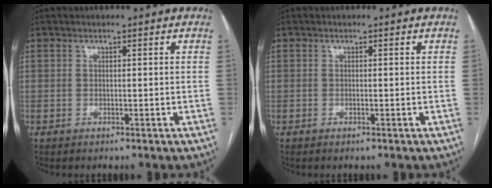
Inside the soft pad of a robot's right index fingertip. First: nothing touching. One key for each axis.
{"total": 0.0}